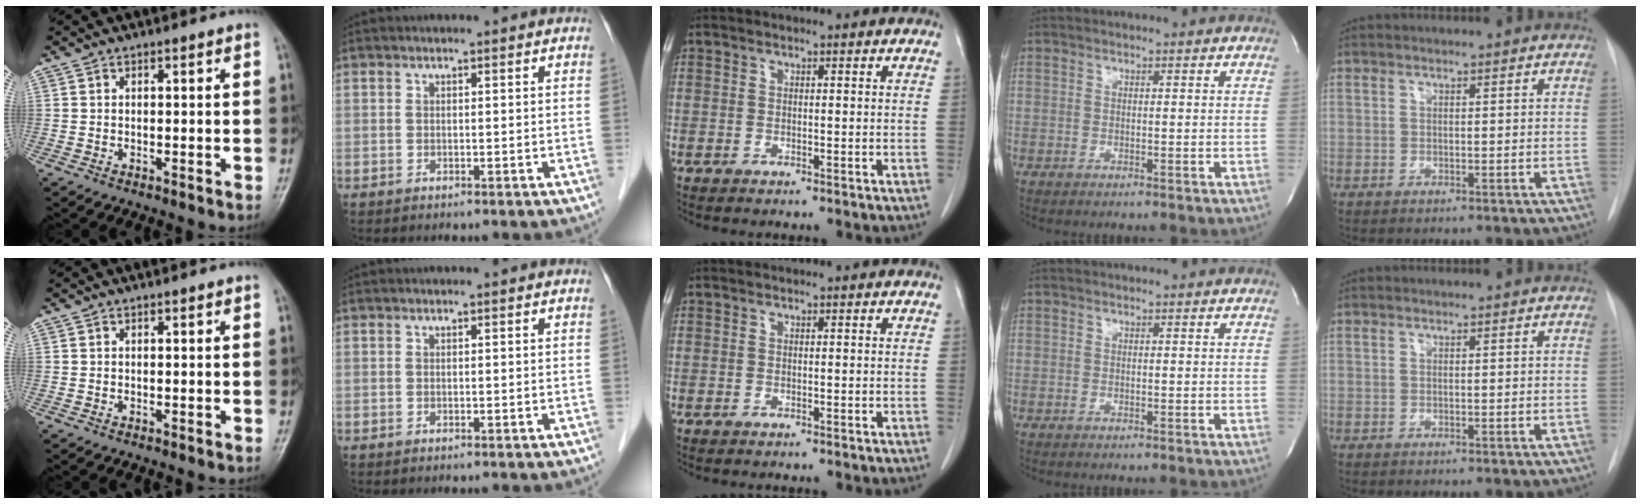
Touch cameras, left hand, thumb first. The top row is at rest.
{}